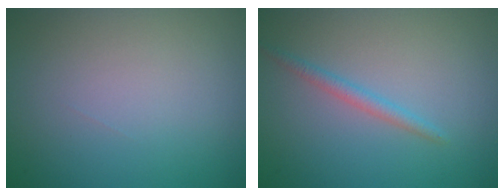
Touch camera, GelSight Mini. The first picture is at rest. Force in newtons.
{"total": 1.4, "press": 1.4, "slide": 0.1}